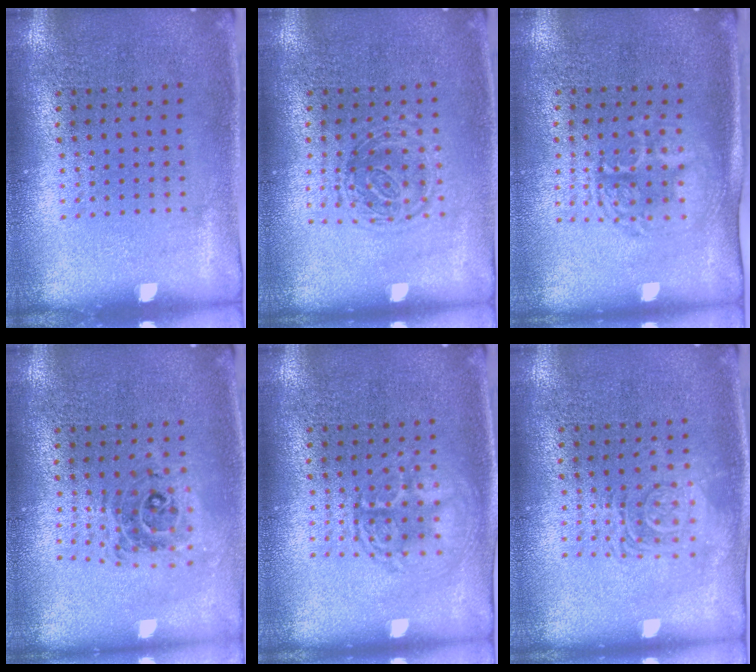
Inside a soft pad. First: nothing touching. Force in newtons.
{"total": 1.2, "press": 1.0, "slide": 0.8}
{"total": 1.6, "press": 1.4, "slide": 0.8}
{"total": 0.7, "press": 0.7, "slide": 0.2}
{"total": 2.6, "press": 2.6, "slide": 0.4}
{"total": 2.8, "press": 2.8, "slide": 0.5}